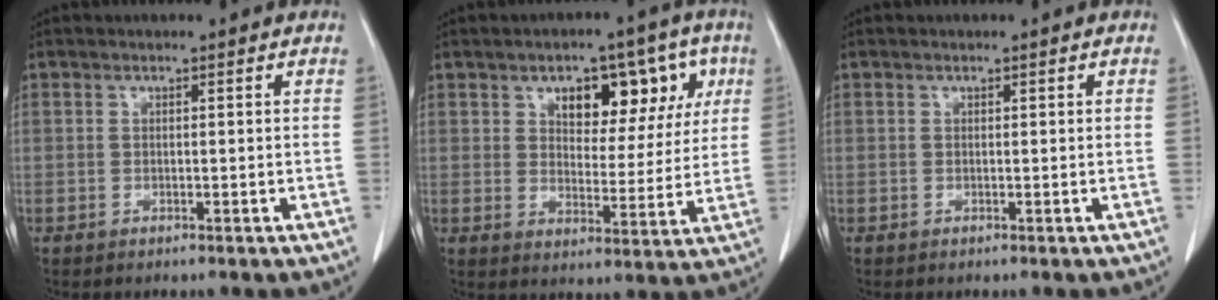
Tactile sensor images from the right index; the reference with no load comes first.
{"total": 11.4, "force": [5.1, 6.1, 8.2], "torque": [-0.099, 0.026, 0.075]}
{"total": 0.0}